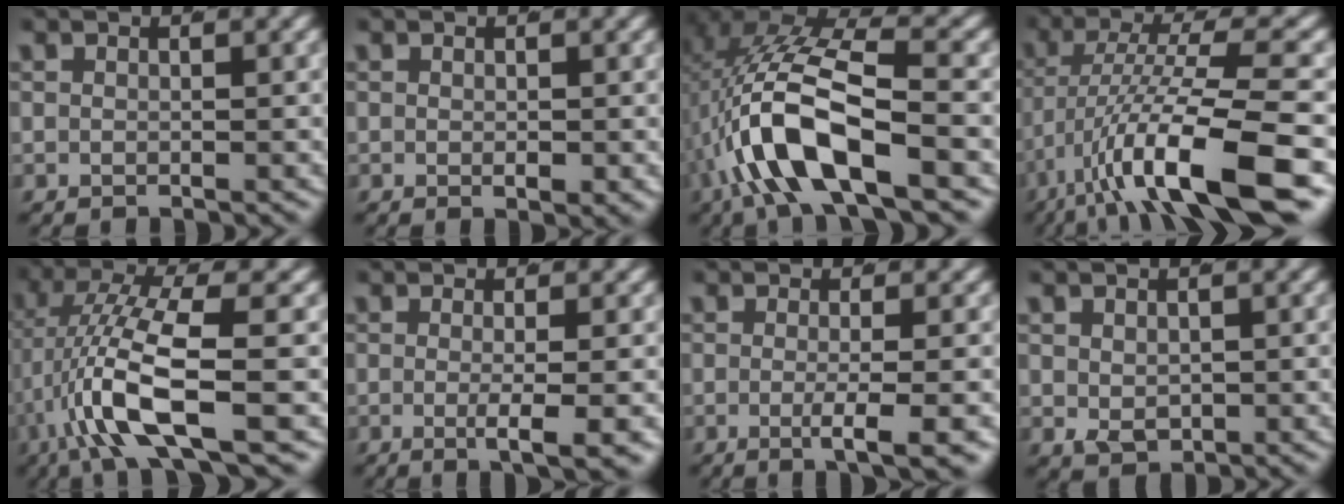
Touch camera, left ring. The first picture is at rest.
{"total": 1.1, "force": [-0.3, 0.5, 1.0], "torque": [-0.016, -0.009, -0.001]}
{"total": 9.7, "force": [-1.0, 4.4, 8.6], "torque": [-0.187, -0.018, -0.005]}
{"total": 10.1, "force": [-4.2, 2.7, 8.8], "torque": [-0.155, -0.023, -0.047]}
{"total": 8.0, "force": [-1.2, 2.5, 7.5], "torque": [-0.154, -0.029, -0.004]}
{"total": 3.6, "force": [-1.2, 0.2, 3.4], "torque": [-0.050, -0.016, -0.014]}
{"total": 3.8, "force": [-1.8, 0.0, 3.4], "torque": [-0.052, -0.016, -0.022]}
{"total": 1.7, "force": [0.1, 1.1, 1.2], "torque": [-0.020, -0.017, 0.020]}